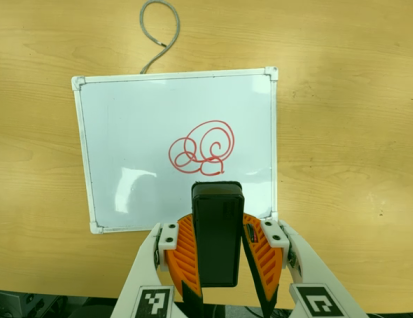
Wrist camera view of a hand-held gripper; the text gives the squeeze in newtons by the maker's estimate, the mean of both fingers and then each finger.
{"total": 7.9, "left": 6.7, "right": 9.2}